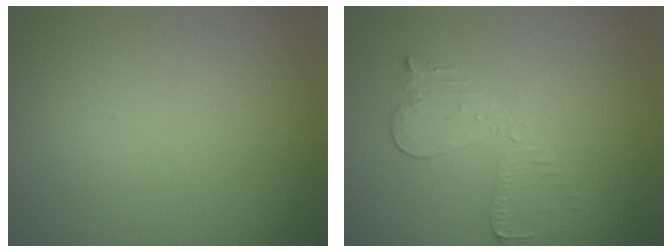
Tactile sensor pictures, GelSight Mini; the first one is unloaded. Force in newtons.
{"total": 3.1, "press": 2.6, "slide": 1.6}